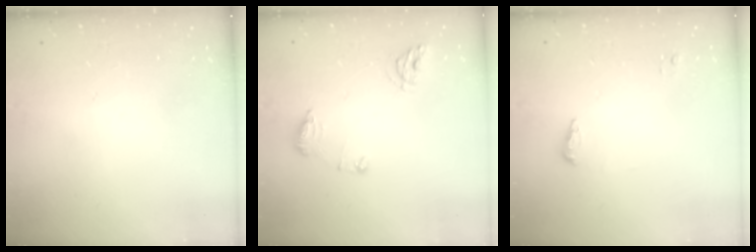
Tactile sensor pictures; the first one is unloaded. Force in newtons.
{"total": 8.9, "press": 8.8, "slide": 1.1}
{"total": 5.6, "press": 5.4, "slide": 1.2}